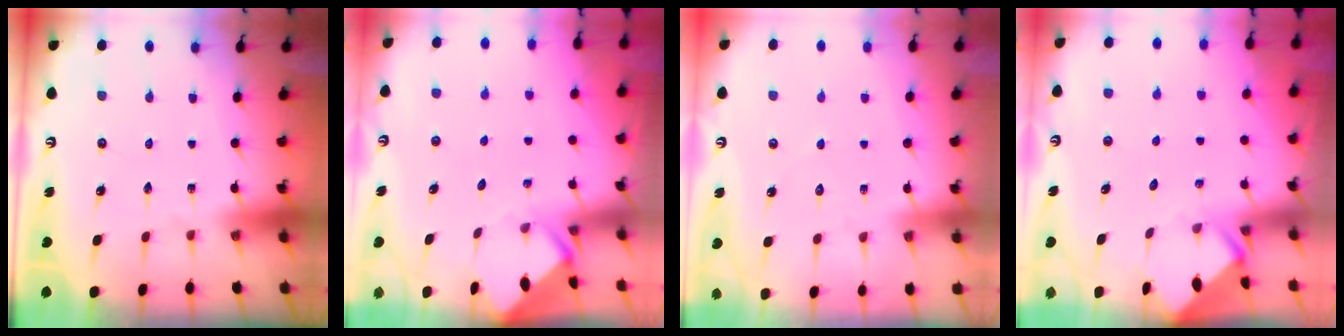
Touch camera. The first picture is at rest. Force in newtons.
{"total": 3.3, "press": 3.3, "slide": 0.2}
{"total": 3.5, "press": 3.5, "slide": 0.4}
{"total": 3.4, "press": 3.4, "slide": 0.2}